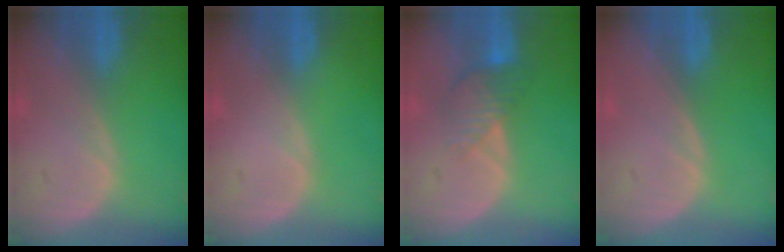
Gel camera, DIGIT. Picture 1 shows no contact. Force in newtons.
{"total": 0.0}
{"total": 4.5, "press": 3.8, "slide": 2.3}
{"total": 0.0}